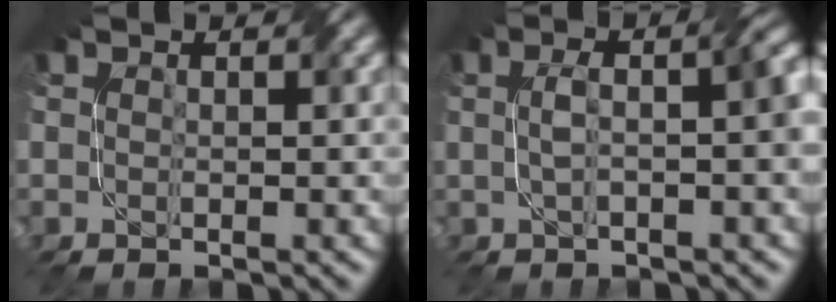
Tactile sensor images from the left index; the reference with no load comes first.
{"total": 5.7, "force": [0.2, 2.2, 5.2], "torque": [-0.080, 0.009, 0.005]}